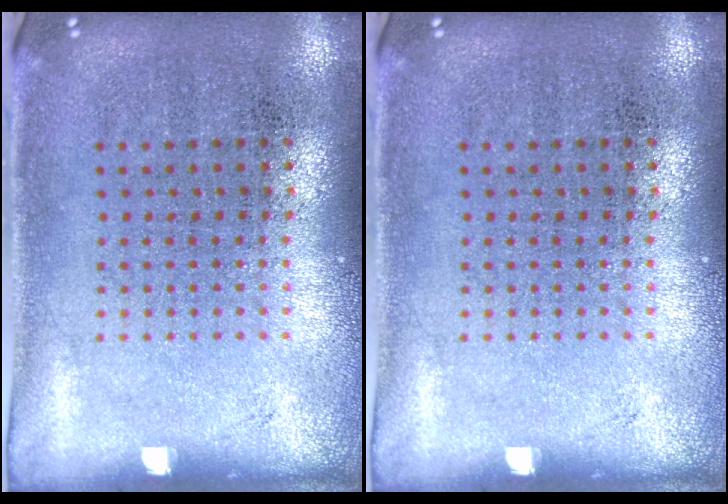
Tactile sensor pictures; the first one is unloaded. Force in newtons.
{"total": 0.0}